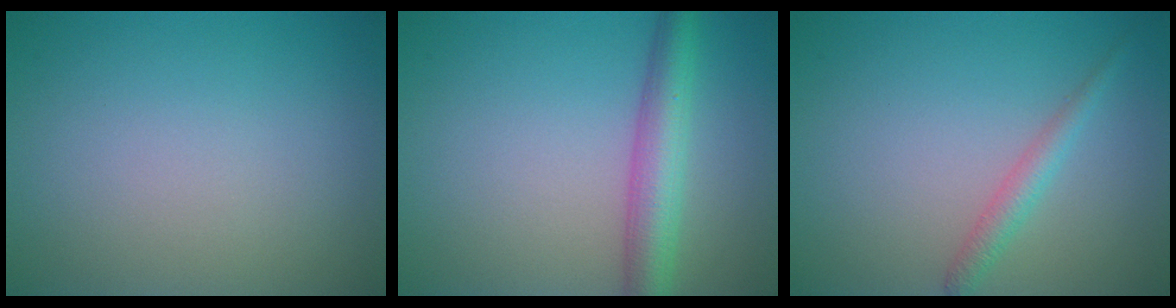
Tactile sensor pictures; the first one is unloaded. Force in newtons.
{"total": 4.5, "press": 4.5, "slide": 0.2}
{"total": 1.8, "press": 1.8, "slide": 0.0}